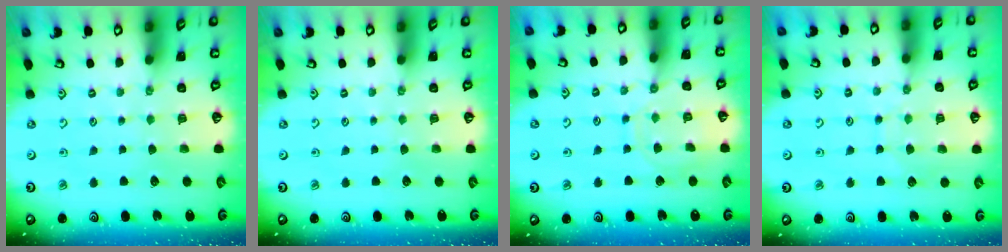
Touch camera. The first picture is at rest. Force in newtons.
{"total": 0.0}
{"total": 8.9, "press": 8.9, "slide": 0.8}
{"total": 7.1, "press": 7.0, "slide": 0.6}